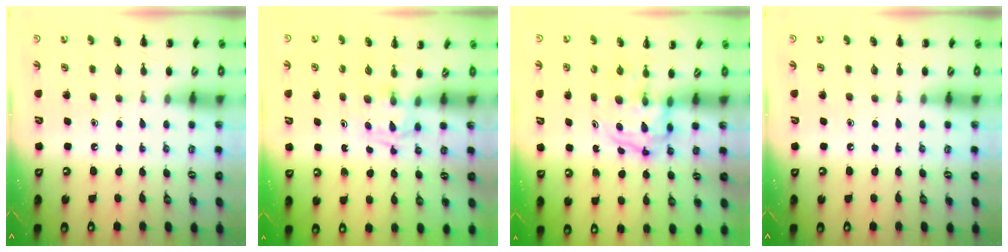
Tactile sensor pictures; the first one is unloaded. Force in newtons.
{"total": 1.8, "press": 1.4, "slide": 1.1}
{"total": 3.8, "press": 3.7, "slide": 0.5}
{"total": 0.0}